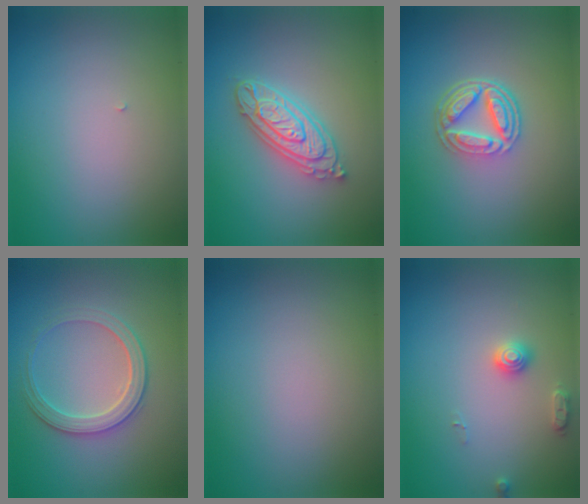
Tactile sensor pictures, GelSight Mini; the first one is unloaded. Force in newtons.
{"total": 4.1, "press": 4.1, "slide": 0.7}
{"total": 4.9, "press": 3.5, "slide": 3.4}
{"total": 2.8, "press": 2.8, "slide": 0.3}
{"total": 0.0}
{"total": 2.0, "press": 2.0, "slide": 0.3}